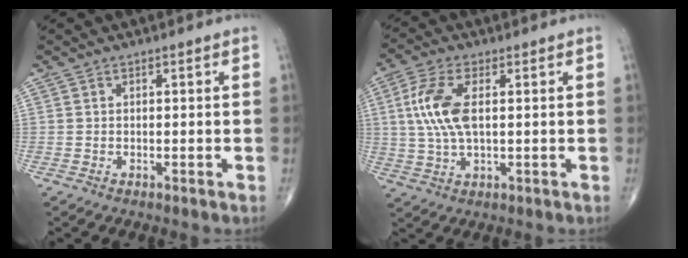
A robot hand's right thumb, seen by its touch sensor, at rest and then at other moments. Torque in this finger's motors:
{"motor_torque": [0.07, 0.15, 0.97, 0.54, 0.12]}